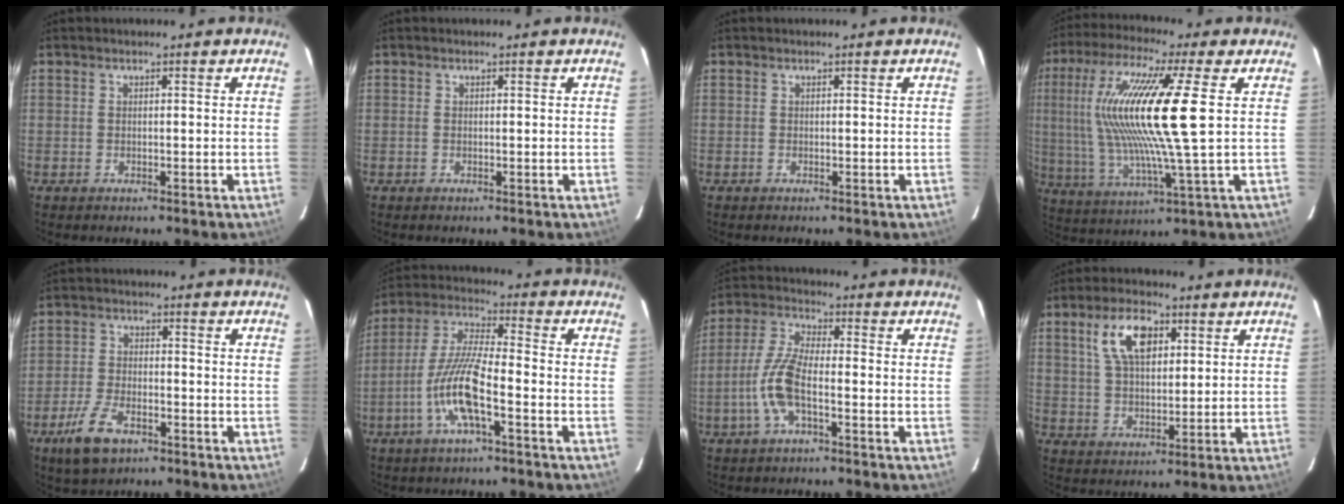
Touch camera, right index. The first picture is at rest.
{"total": 0.0}
{"total": 0.0}
{"total": 18.7, "force": [3.3, 1.5, 18.4], "torque": [-0.349, 0.004, 0.064]}
{"total": 8.5, "force": [-5.1, 4.0, 5.4], "torque": [-0.133, -0.007, -0.096]}
{"total": 11.2, "force": [-4.6, 1.7, 10.1], "torque": [-0.217, 0.000, -0.093]}
{"total": 8.8, "force": [-3.0, 2.4, 7.9], "torque": [-0.179, 0.004, -0.064]}
{"total": 9.5, "force": [3.9, 4.7, 7.2], "torque": [-0.138, 0.020, 0.075]}